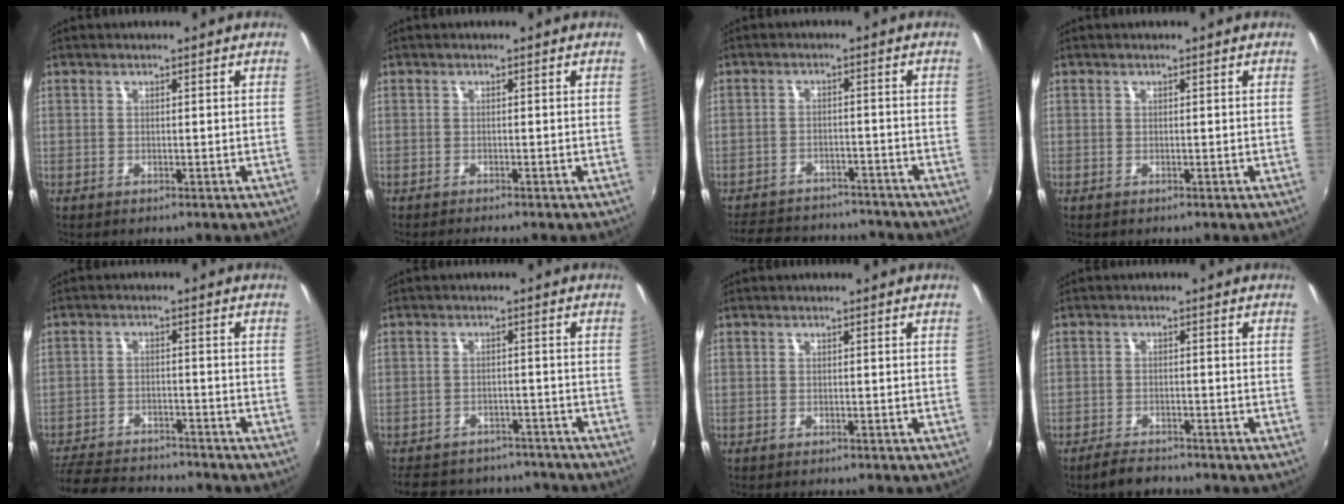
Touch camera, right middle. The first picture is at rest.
{"total": 1.8, "force": [-1.7, -0.2, 0.7], "torque": [-0.017, -0.012, -0.031]}
{"total": 15.8, "force": [-13.9, 5.3, 5.4], "torque": [-0.129, 0.009, -0.190]}
{"total": 0.0}
{"total": 15.3, "force": [-13.7, 3.9, 5.7], "torque": [-0.137, -0.015, -0.209]}
{"total": 17.0, "force": [-14.6, 6.7, 5.6], "torque": [-0.129, 0.019, -0.188]}
{"total": 1.9, "force": [-1.8, 0.4, 0.6], "torque": [-0.017, -0.013, -0.028]}
{"total": 4.1, "force": [-3.7, 1.2, 1.3], "torque": [-0.044, 0.000, -0.063]}